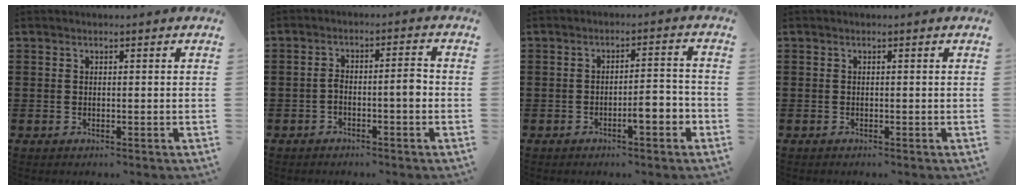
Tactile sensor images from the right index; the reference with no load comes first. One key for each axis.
{"total": 3.5, "fx": -1.2, "fy": 0.7, "fz": 3.2, "tx": -0.060, "ty": 0.004, "tz": -0.024}
{"total": 4.2, "fx": -2.1, "fy": 0.9, "fz": 3.6, "tx": -0.052, "ty": 0.002, "tz": -0.041}
{"total": 0.0}